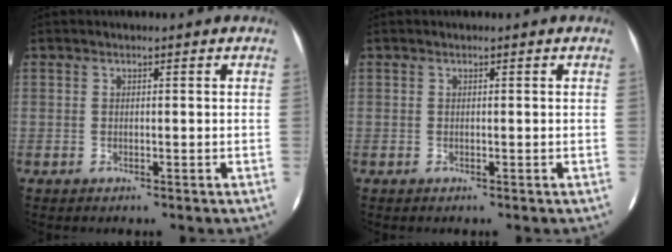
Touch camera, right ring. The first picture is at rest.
{"total": 0.0}